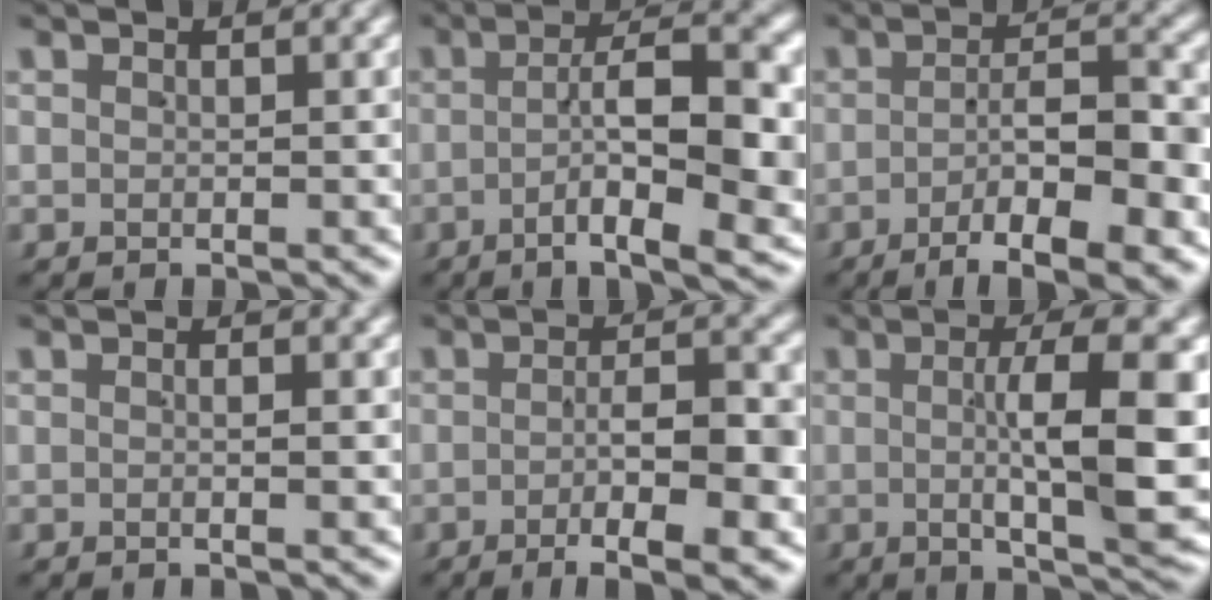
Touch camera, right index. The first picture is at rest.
{"total": 9.6, "force": [-2.4, 2.7, 8.9], "torque": [-0.118, -0.017, -0.028]}
{"total": 9.4, "force": [-6.0, 2.5, 6.7], "torque": [-0.087, -0.014, -0.083]}
{"total": 0.8, "force": [0.0, 0.0, 0.8], "torque": [-0.011, 0.002, -0.003]}
{"total": 7.4, "force": [-3.6, 1.6, 6.2], "torque": [-0.086, -0.013, -0.050]}
{"total": 9.7, "force": [0.4, 1.8, 9.5], "torque": [-0.134, 0.006, 0.009]}